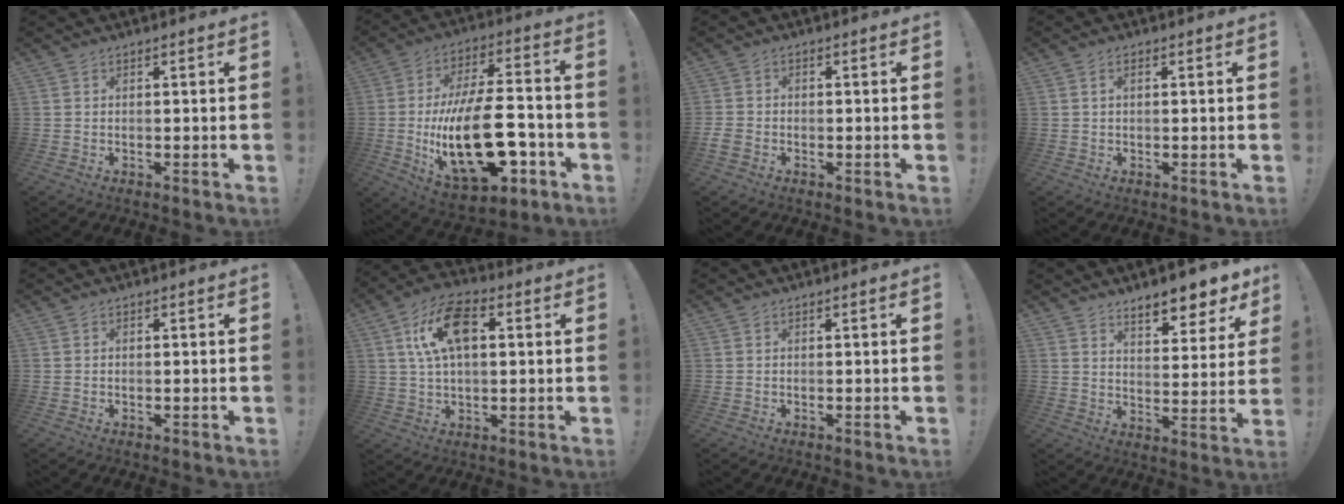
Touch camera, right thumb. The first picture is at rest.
{"total": 27.8, "force": [-6.5, 13.5, 23.4], "torque": [-0.418, 0.037, -0.097]}
{"total": 2.9, "force": [-1.3, 2.1, 1.6], "torque": [-0.036, 0.002, -0.024]}
{"total": 1.9, "force": [0.4, 1.0, 1.6], "torque": [-0.028, 0.002, 0.006]}
{"total": 0.0}
{"total": 14.6, "force": [4.0, 8.3, 11.3], "torque": [-0.187, 0.010, 0.075]}
{"total": 0.0}
{"total": 9.1, "force": [7.6, 2.4, 4.4], "torque": [-0.047, -0.068, 0.132]}